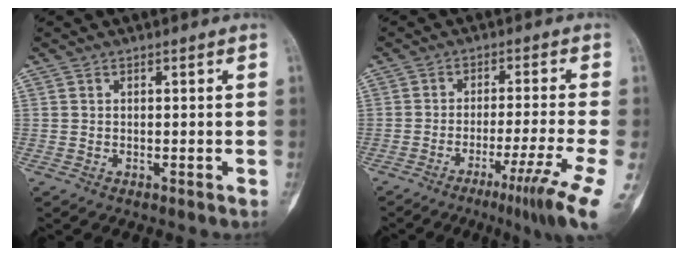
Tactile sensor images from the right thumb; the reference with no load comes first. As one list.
[{"total": 10.2, "force": [-4.7, -0.7, 9.0], "torque": [-0.149, -0.001, -0.075]}]